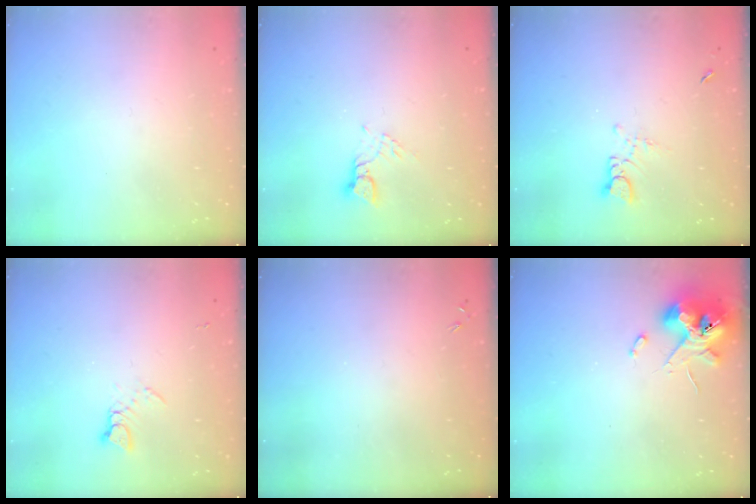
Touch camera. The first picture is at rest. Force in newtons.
{"total": 2.4, "press": 2.4, "slide": 0.2}
{"total": 3.1, "press": 3.1, "slide": 0.2}
{"total": 2.6, "press": 2.6, "slide": 0.3}
{"total": 0.0}
{"total": 10.8, "press": 10.7, "slide": 1.6}